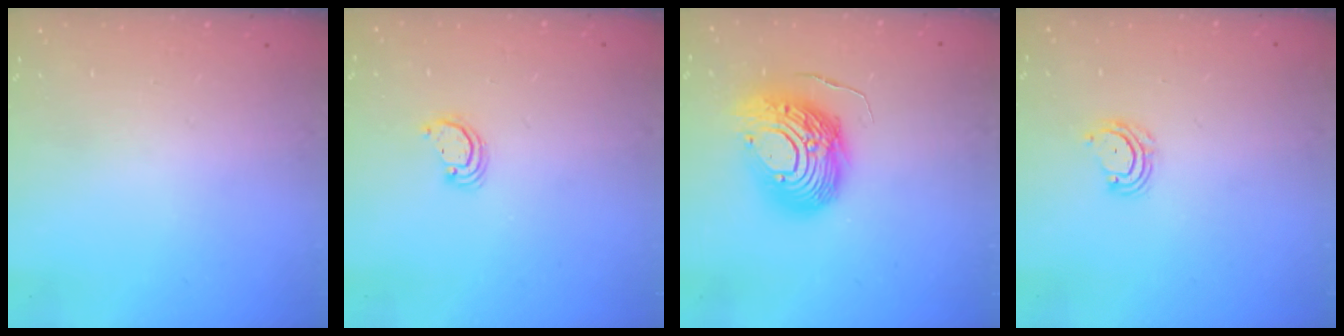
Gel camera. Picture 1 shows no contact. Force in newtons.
{"total": 2.8, "press": 2.8, "slide": 0.2}
{"total": 16.1, "press": 16.1, "slide": 1.4}
{"total": 5.6, "press": 5.5, "slide": 0.5}